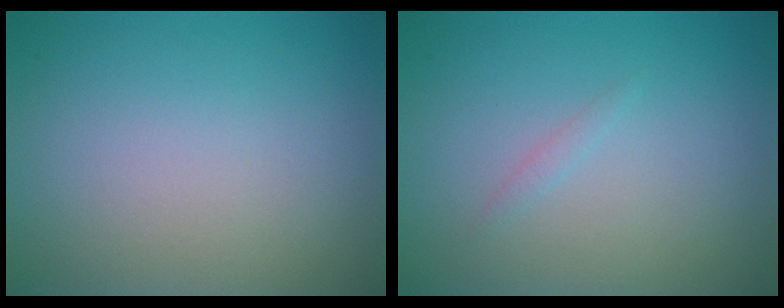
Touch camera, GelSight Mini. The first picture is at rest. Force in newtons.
{"total": 0.6, "press": 0.6, "slide": 0.0}